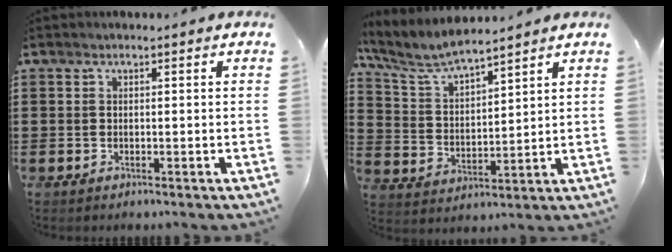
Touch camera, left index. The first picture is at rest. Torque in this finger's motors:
{"motor_torque": [1.30, -0.84, 0.29, 0.16]}